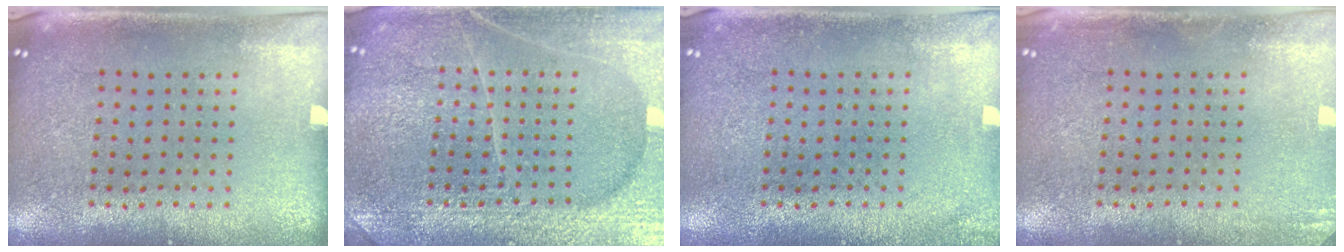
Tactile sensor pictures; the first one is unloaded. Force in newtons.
{"total": 4.9, "press": 4.9, "slide": 0.5}
{"total": 1.1, "press": 1.1, "slide": 0.1}
{"total": 1.3, "press": 1.3, "slide": 0.1}